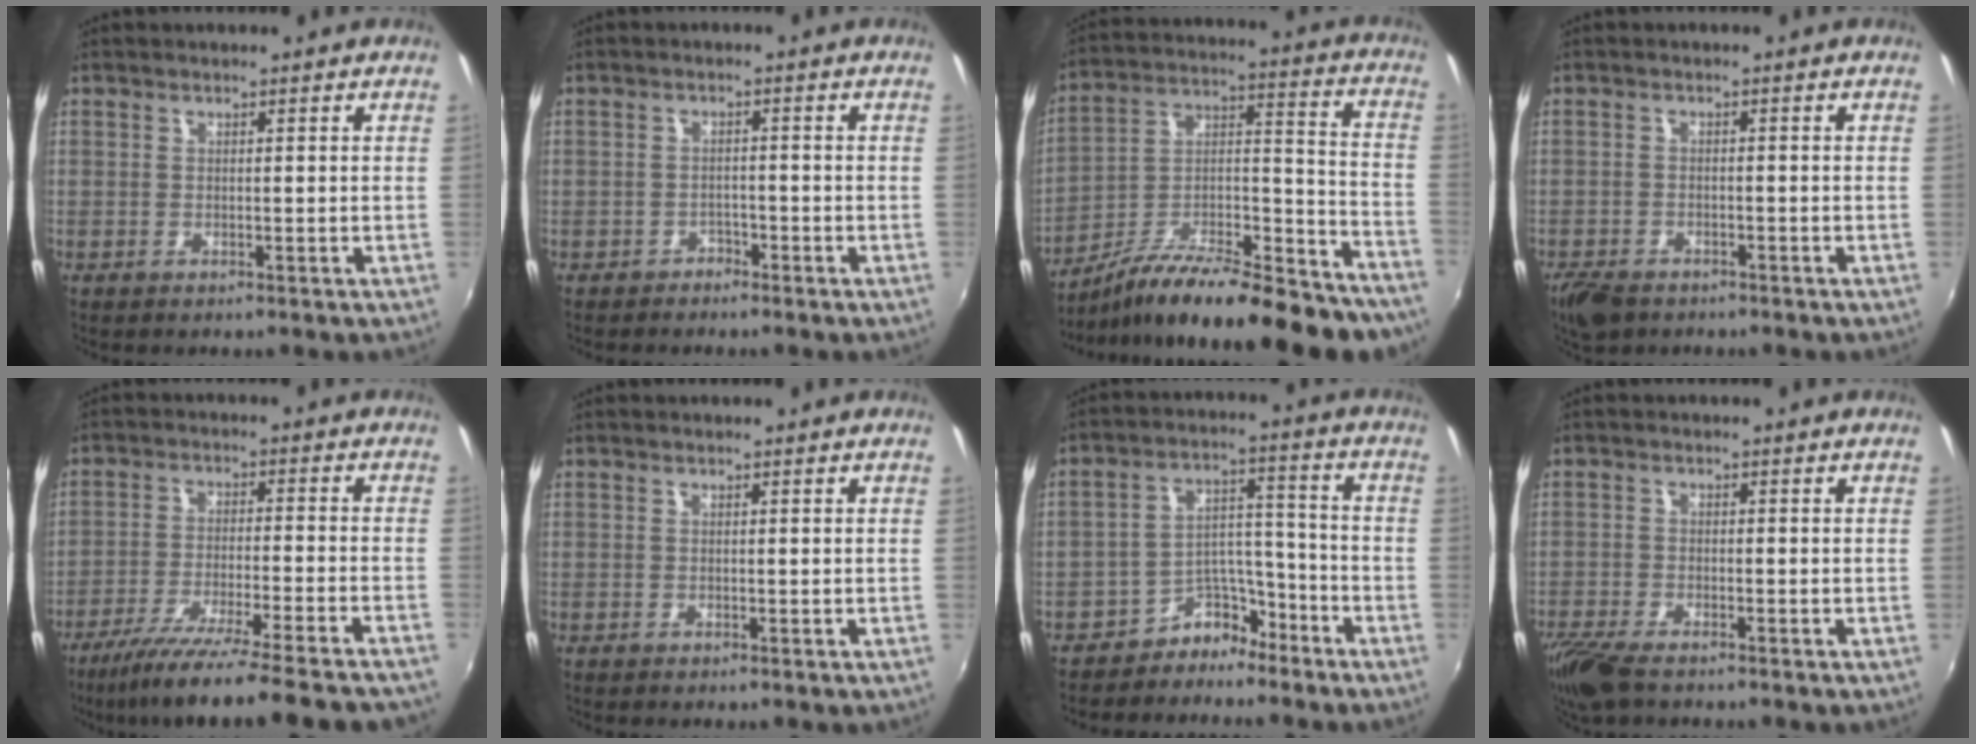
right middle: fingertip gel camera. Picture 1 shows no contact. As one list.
[{"total": 2.0, "force": [-1.6, 1.3, -0.1], "torque": [-0.001, 0.009, -0.023]}, {"total": 26.2, "force": [-20.2, 7.0, 15.1], "torque": [-0.226, 0.006, -0.298]}, {"total": 5.6, "force": [-4.2, 2.8, 2.4], "torque": [-0.069, -0.017, -0.076]}, {"total": 18.8, "force": [-16.3, -0.4, 9.5], "torque": [-0.173, -0.049, -0.246]}, {"total": 0.0}, {"total": 7.2, "force": [-5.9, 3.9, 1.1], "torque": [-0.010, 0.046, -0.094]}, {"total": 7.1, "force": [-5.5, 2.0, 4.1], "torque": [-0.109, -0.030, -0.107]}]